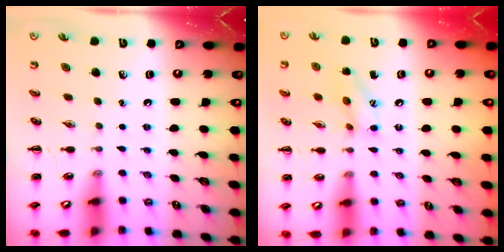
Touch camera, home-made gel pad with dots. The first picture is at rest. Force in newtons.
{"total": 10.1, "press": 10.0, "slide": 1.3}